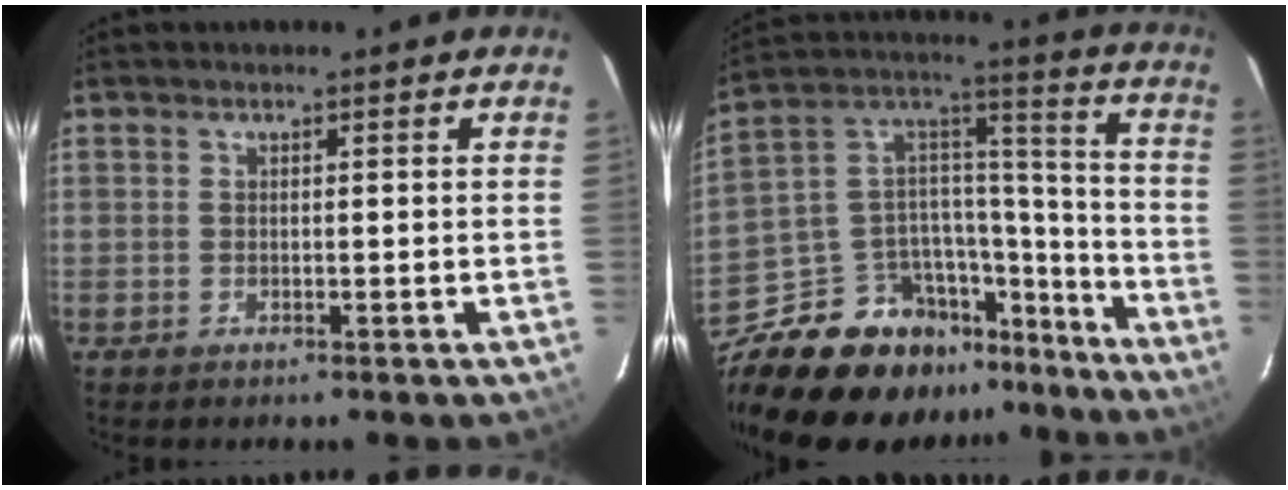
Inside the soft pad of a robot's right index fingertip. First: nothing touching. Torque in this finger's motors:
{"motor_torque": [0.74, -1.07, -0.03, -0.21]}